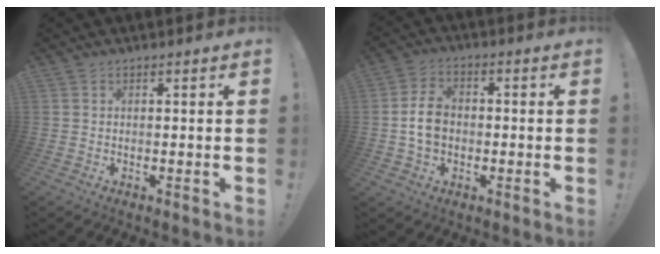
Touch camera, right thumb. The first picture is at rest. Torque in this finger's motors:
{"motor_torque": [0.10, -0.08, 0.29, -0.03, 0.13]}